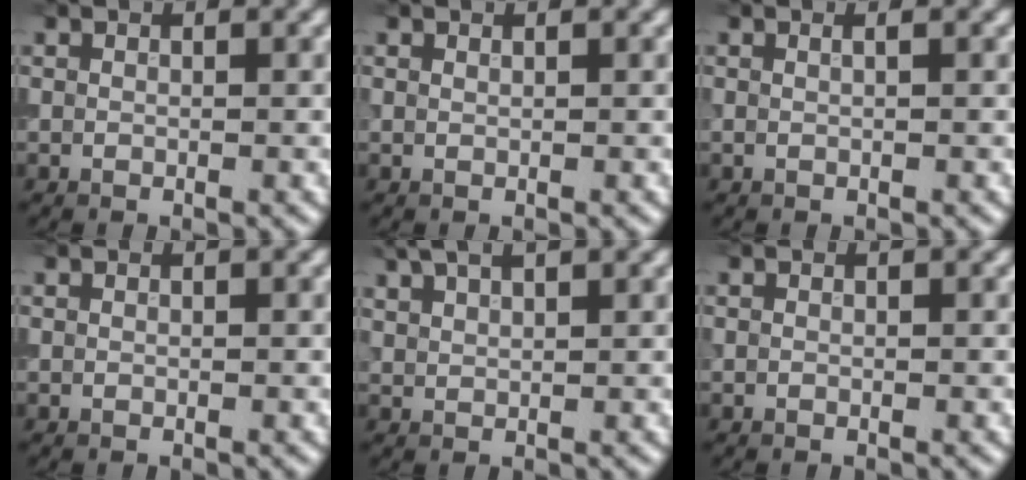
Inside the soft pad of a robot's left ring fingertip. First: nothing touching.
{"total": 0.0}
{"total": 1.0, "force": [0.3, 0.5, 0.8], "torque": [-0.005, -0.004, -0.004]}
{"total": 0.0}
{"total": 4.0, "force": [3.0, 1.3, 2.4], "torque": [-0.035, 0.019, 0.036]}
{"total": 0.0}